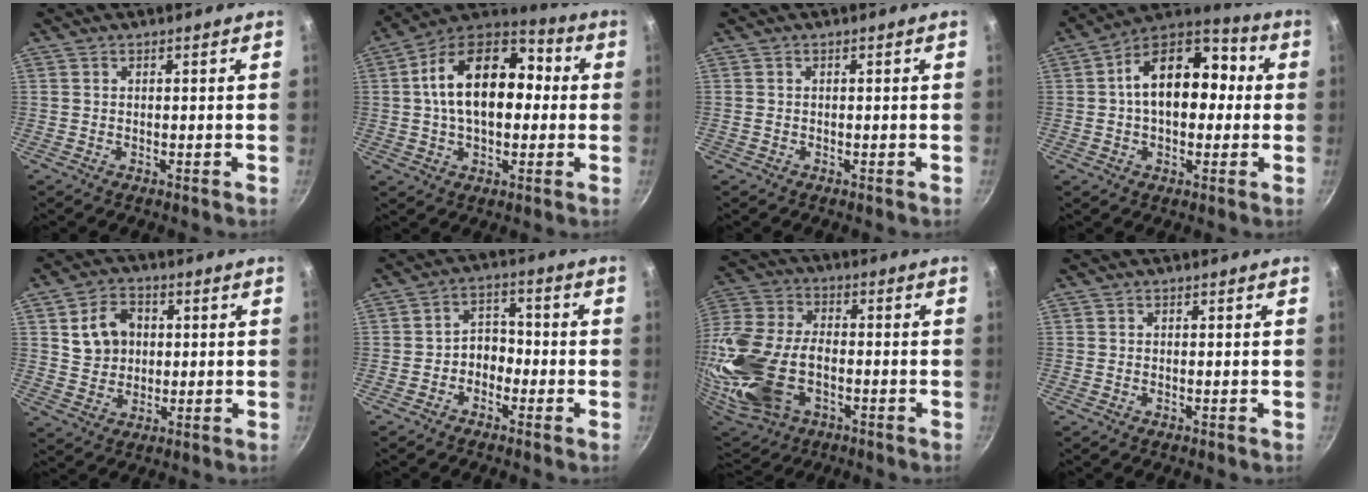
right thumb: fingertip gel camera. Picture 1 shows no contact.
{"total": 19.5, "force": [1.9, 11.6, 15.5], "torque": [-0.233, 0.035, 0.023]}
{"total": 0.0}
{"total": 16.8, "force": [1.6, 10.2, 13.3], "torque": [-0.176, 0.040, 0.014]}
{"total": 8.7, "force": [1.9, 7.0, 4.8], "torque": [-0.056, 0.001, 0.036]}
{"total": 5.0, "force": [-1.9, 3.8, 2.7], "torque": [-0.015, 0.031, -0.045]}
{"total": 28.6, "force": [-6.9, 18.1, 21.1], "torque": [-0.562, -0.016, -0.117]}
{"total": 0.0}